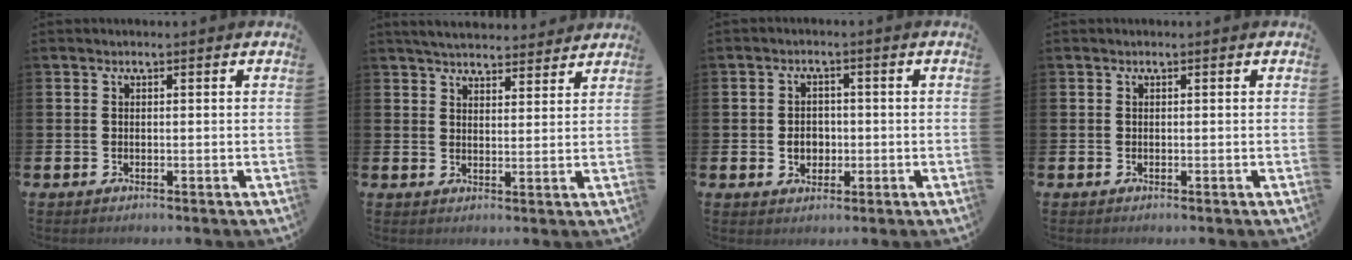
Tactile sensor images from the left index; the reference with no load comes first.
{"total": 4.4, "force": [4.4, 0.7, 0.5], "torque": [-0.019, -0.023, 0.078]}
{"total": 2.9, "force": [-0.5, 2.5, 1.5], "torque": [-0.012, -0.002, -0.018]}
{"total": 0.0}